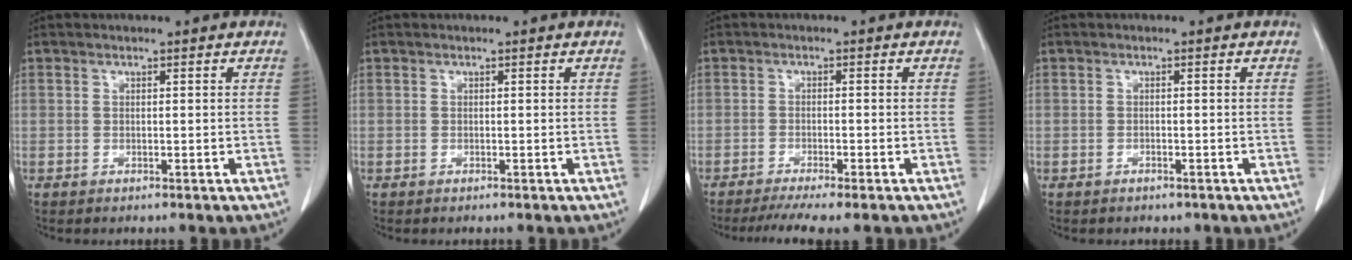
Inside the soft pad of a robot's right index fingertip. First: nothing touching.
{"total": 0.0}
{"total": 6.5, "force": [-5.2, 0.1, 3.9], "torque": [-0.053, -0.012, -0.080]}
{"total": 1.1, "force": [-0.8, 0.7, 0.2], "torque": [-0.004, 0.001, -0.008]}